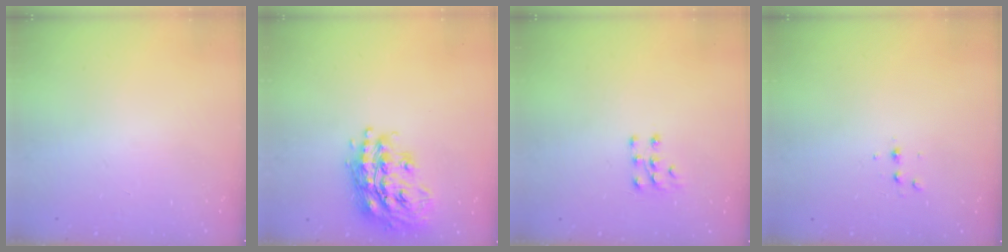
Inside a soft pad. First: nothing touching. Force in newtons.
{"total": 19.6, "press": 19.5, "slide": 1.5}
{"total": 6.6, "press": 6.6, "slide": 0.8}
{"total": 3.7, "press": 3.5, "slide": 1.1}